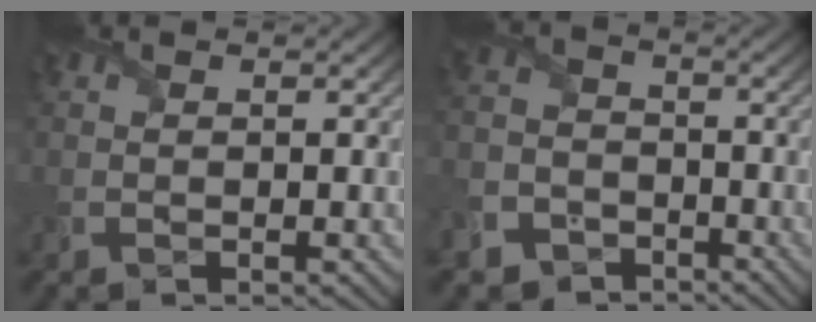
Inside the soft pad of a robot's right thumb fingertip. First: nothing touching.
{"total": 7.3, "force": [-4.9, 5.2, 1.6], "torque": [-0.050, -0.018, -0.104]}